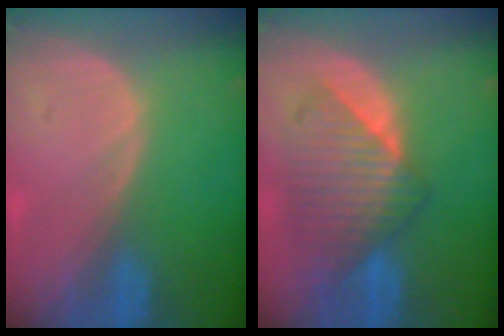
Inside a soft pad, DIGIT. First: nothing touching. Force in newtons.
{"total": 8.4, "press": 8.2, "slide": 2.1}